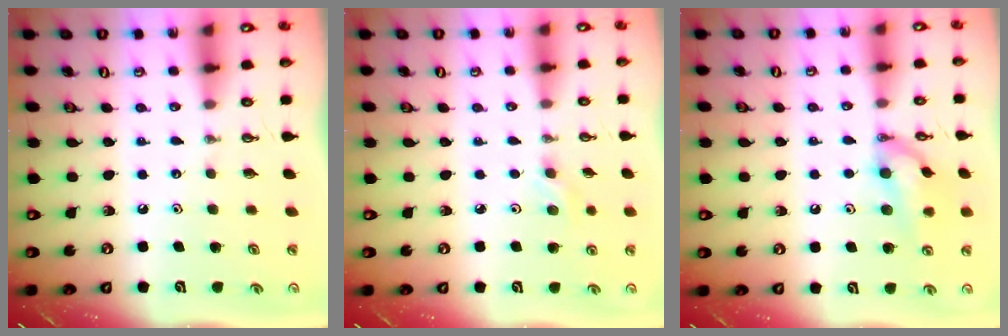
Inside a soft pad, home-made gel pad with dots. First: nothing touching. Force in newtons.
{"total": 2.8, "press": 2.7, "slide": 0.8}
{"total": 12.7, "press": 12.3, "slide": 3.2}